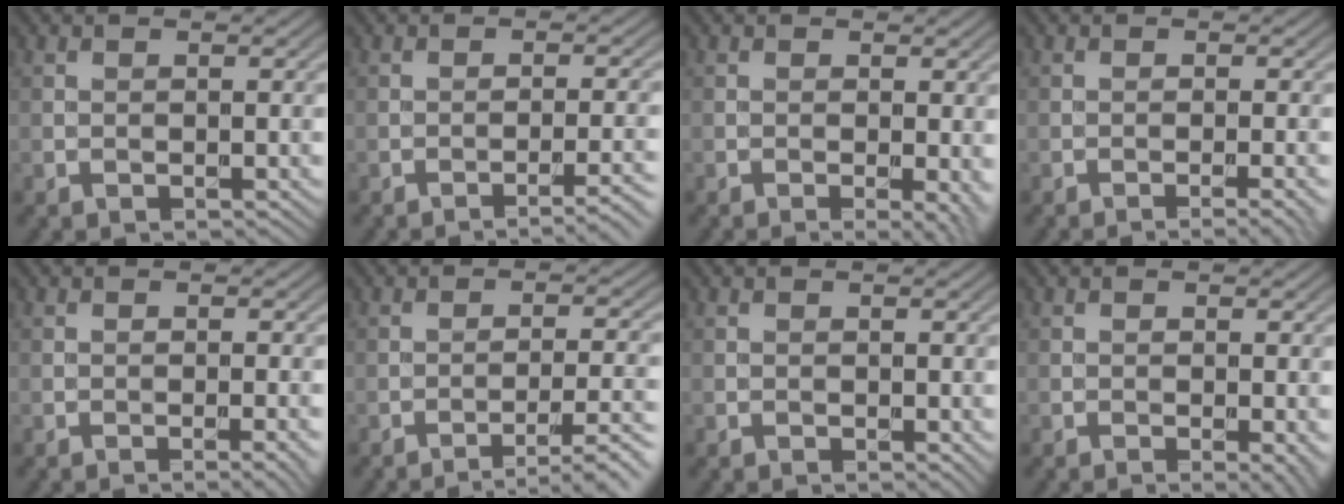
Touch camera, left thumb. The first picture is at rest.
{"total": 4.0, "force": [-2.4, 0.7, 3.2], "torque": [-0.045, 0.011, -0.043]}
{"total": 2.9, "force": [-0.5, 0.6, 2.8], "torque": [-0.040, -0.006, -0.008]}
{"total": 3.0, "force": [-1.5, 0.5, 2.6], "torque": [-0.027, 0.005, -0.027]}
{"total": 2.1, "force": [-0.8, 0.3, 1.9], "torque": [-0.026, 0.002, -0.015]}
{"total": 5.8, "force": [-3.7, 0.9, 4.4], "torque": [-0.070, 0.007, -0.056]}
{"total": 0.8, "force": [0.0, 0.4, 0.7], "torque": [-0.005, -0.005, 0.000]}
{"total": 2.0, "force": [-0.5, 0.3, 1.9], "torque": [-0.028, -0.006, -0.009]}